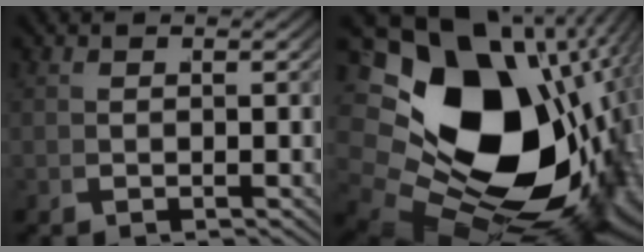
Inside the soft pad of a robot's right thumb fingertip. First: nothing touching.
{"total": 29.3, "force": [-4.0, 19.6, 21.4], "torque": [-0.356, -0.074, -0.033]}